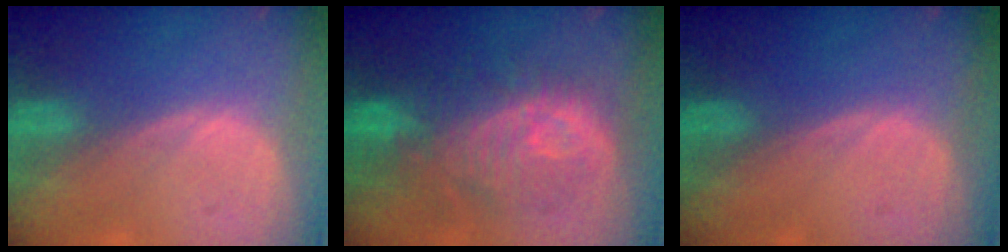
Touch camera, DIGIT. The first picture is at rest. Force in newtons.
{"total": 10.2, "press": 10.1, "slide": 1.7}
{"total": 0.0}